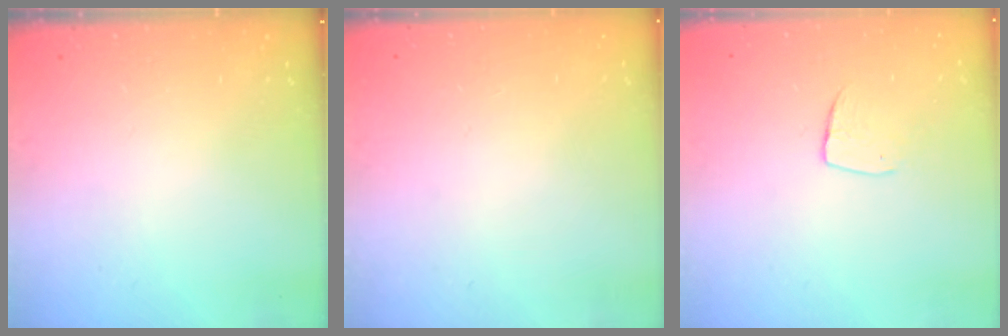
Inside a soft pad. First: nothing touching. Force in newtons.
{"total": 0.0}
{"total": 7.0, "press": 6.9, "slide": 0.5}